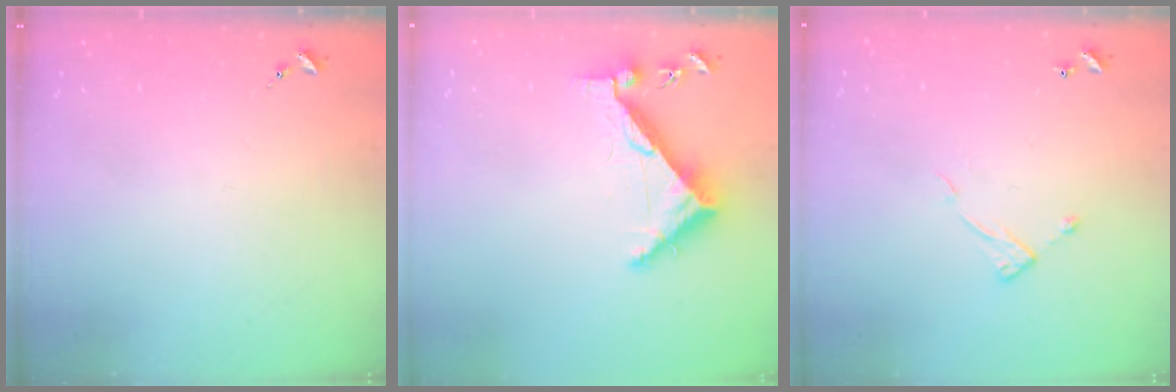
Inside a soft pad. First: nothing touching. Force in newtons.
{"total": 6.2, "press": 6.2, "slide": 0.7}
{"total": 6.2, "press": 6.2, "slide": 0.4}